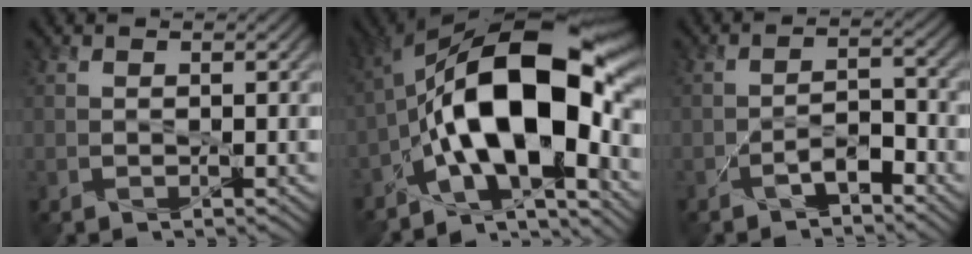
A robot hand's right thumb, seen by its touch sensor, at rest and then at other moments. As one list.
[{"total": 17.5, "force": [-4.4, 6.7, 15.5], "torque": [-0.255, 0.016, -0.082]}, {"total": 2.9, "force": [-2.4, 0.6, 1.4], "torque": [-0.017, 0.012, -0.042]}]